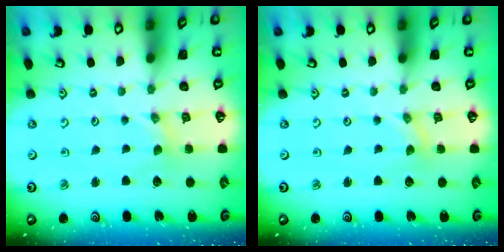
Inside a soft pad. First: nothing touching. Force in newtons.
{"total": 0.0}